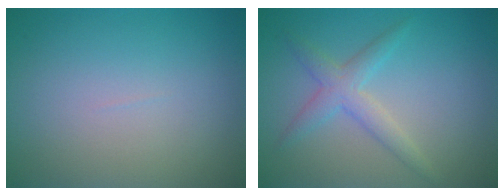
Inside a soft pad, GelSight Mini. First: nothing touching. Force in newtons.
{"total": 2.6, "press": 2.6, "slide": 0.1}